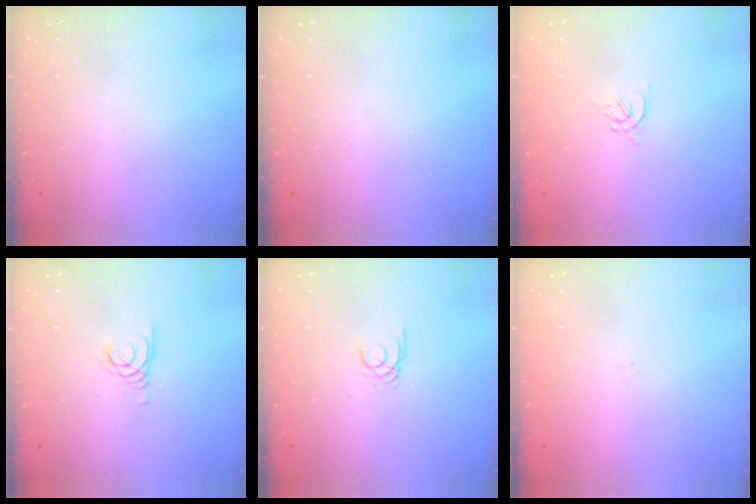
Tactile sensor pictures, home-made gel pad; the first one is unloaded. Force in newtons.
{"total": 0.0}
{"total": 1.6, "press": 1.6, "slide": 0.5}
{"total": 1.4, "press": 1.3, "slide": 0.2}
{"total": 1.9, "press": 1.9, "slide": 0.3}
{"total": 0.0}